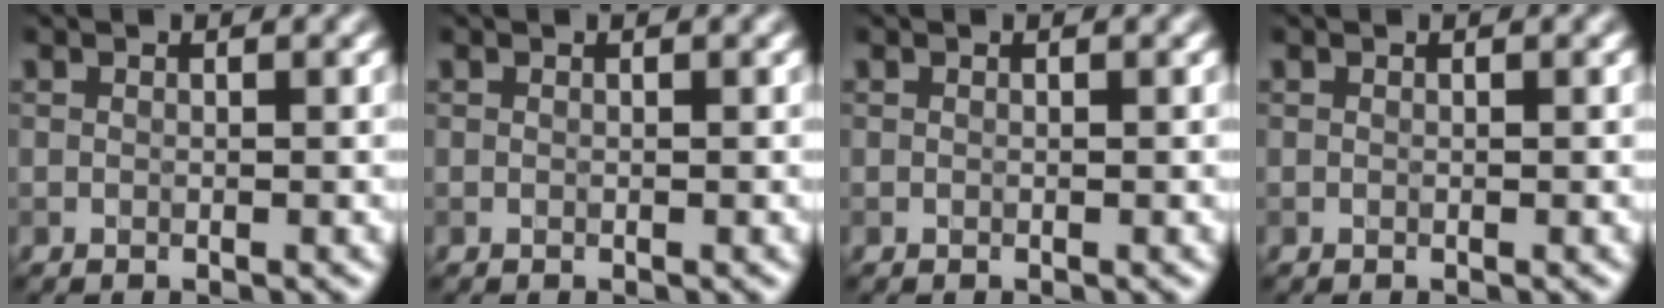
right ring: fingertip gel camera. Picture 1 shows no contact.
{"total": 0.0}
{"total": 0.0}
{"total": 0.0}